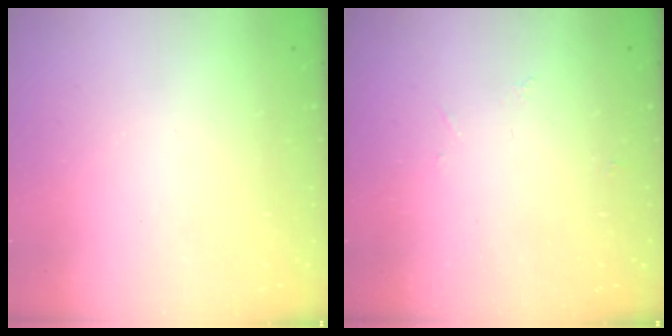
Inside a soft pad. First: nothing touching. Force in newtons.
{"total": 2.9, "press": 2.8, "slide": 0.8}